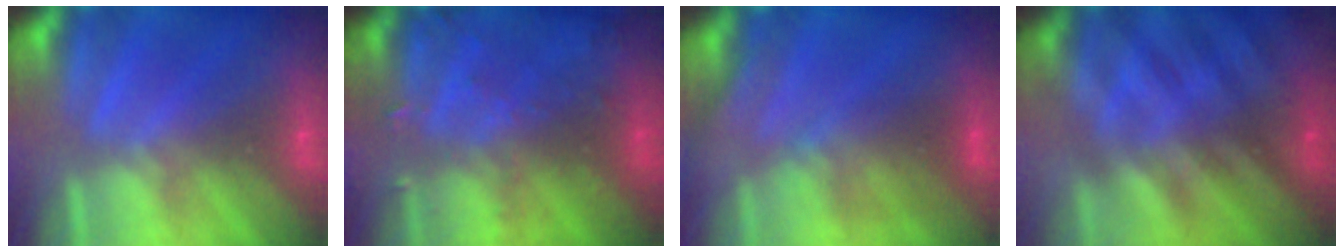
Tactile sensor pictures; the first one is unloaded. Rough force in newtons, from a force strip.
{"total": 9.3}
{"total": 2.8}
{"total": 2.9}